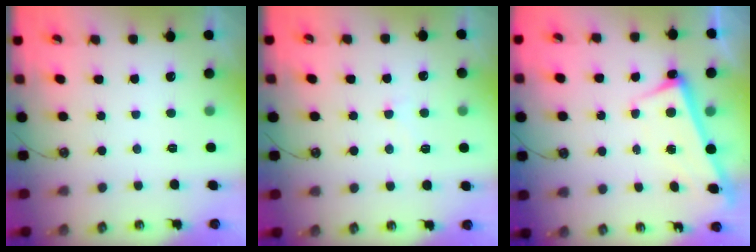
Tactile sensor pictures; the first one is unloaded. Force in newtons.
{"total": 1.8, "press": 1.7, "slide": 0.6}
{"total": 2.7, "press": 2.7, "slide": 0.4}